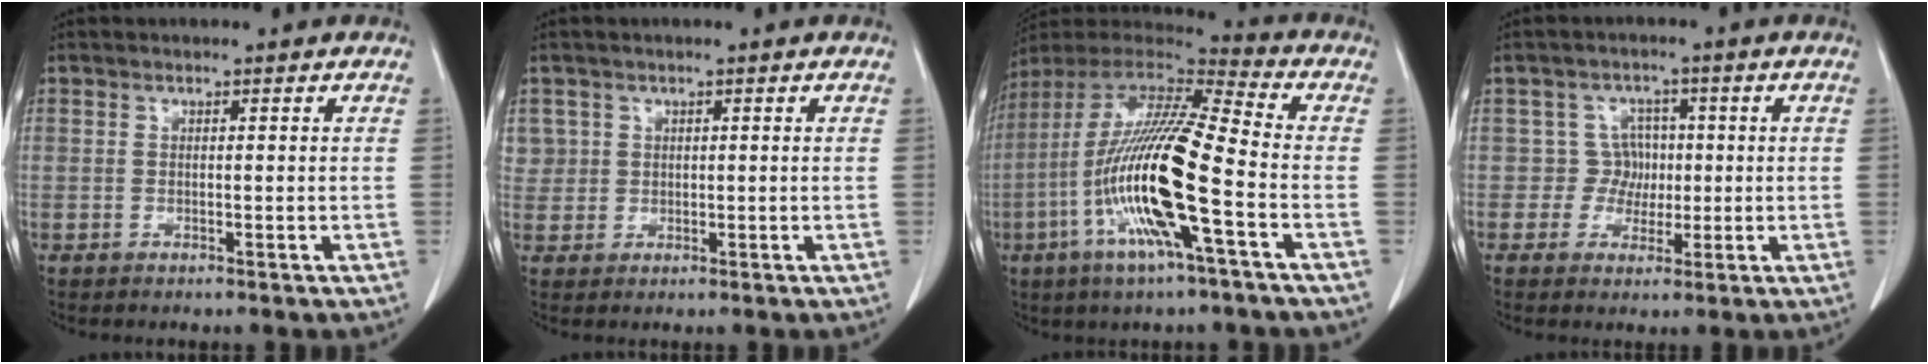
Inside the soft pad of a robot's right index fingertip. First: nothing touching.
{"total": 2.7, "force": [1.1, 2.5, -0.2], "torque": [0.026, 0.006, 0.020]}
{"total": 19.5, "force": [-5.3, 1.3, 18.7], "torque": [-0.380, -0.014, -0.106]}
{"total": 3.8, "force": [0.0, 3.8, 0.2], "torque": [0.013, 0.011, 0.001]}